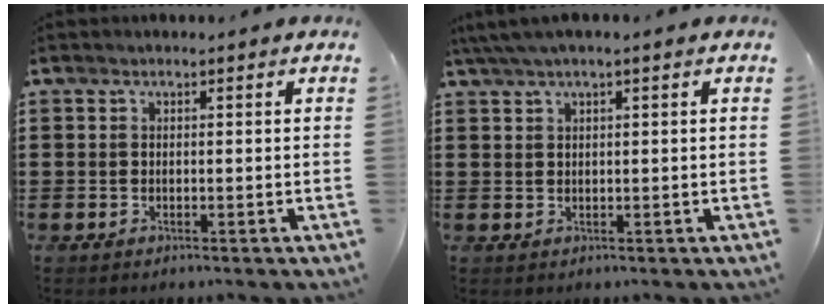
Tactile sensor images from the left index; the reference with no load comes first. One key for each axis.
{"total": 2.0, "fx": 1.0, "fy": 0.0, "fz": 1.7, "tx": -0.033, "ty": 0.001, "tz": 0.018}